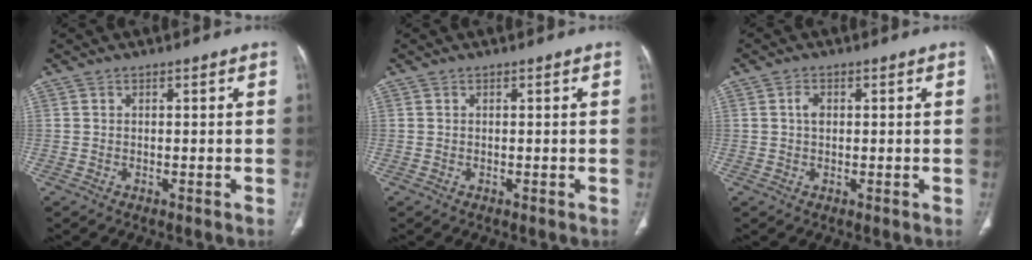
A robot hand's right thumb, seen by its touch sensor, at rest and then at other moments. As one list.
[{"total": 0.0}, {"total": 2.0, "force": [0.4, 1.4, 1.4], "torque": [-0.025, 0.004, 0.007]}]